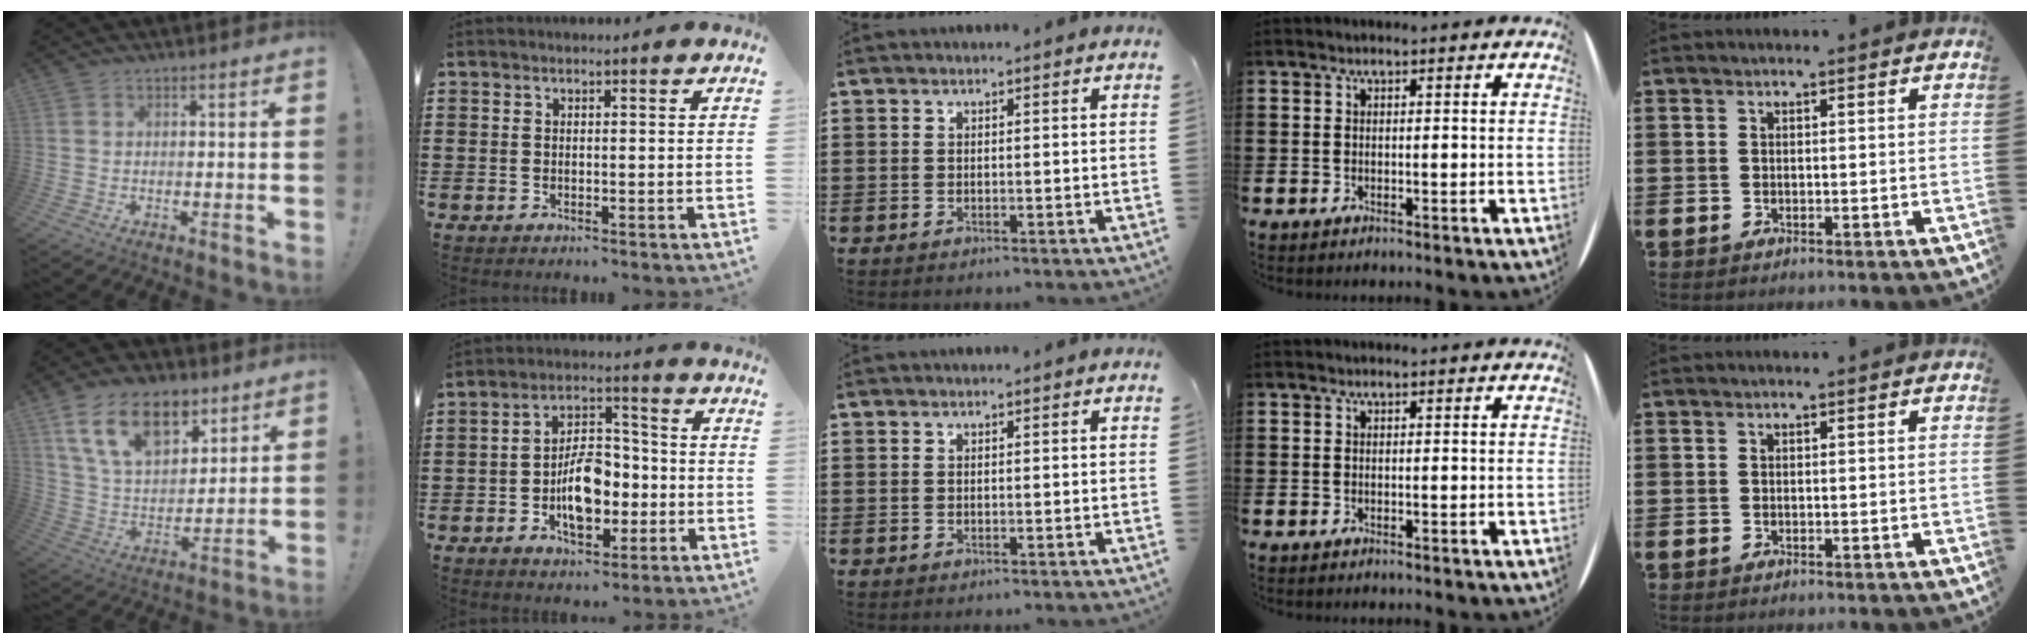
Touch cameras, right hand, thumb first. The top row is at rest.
{"thumb": {"total": 18.1, "force": [9.9, 10.6, 10.9], "torque": [-0.182, -0.042, 0.184]}, "index": {"total": 8.6, "force": [-2.2, 4.8, 6.8], "torque": [-0.114, 0.007, -0.042]}}